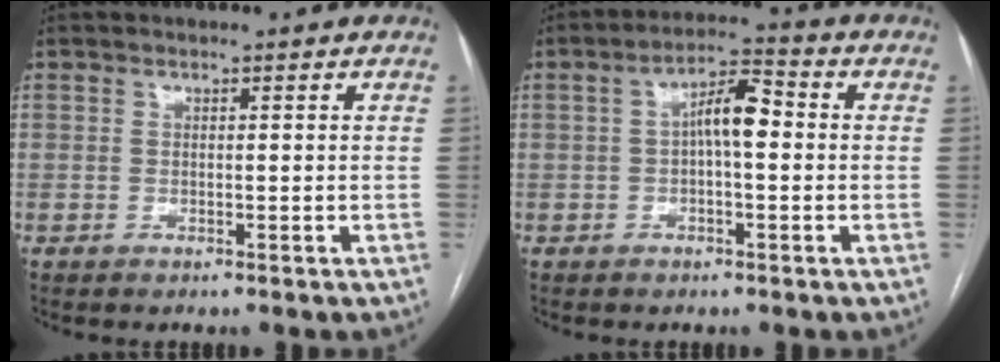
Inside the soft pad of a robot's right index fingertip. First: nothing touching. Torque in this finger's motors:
{"motor_torque": [0.74, 0.04, 0.21, 0.10]}